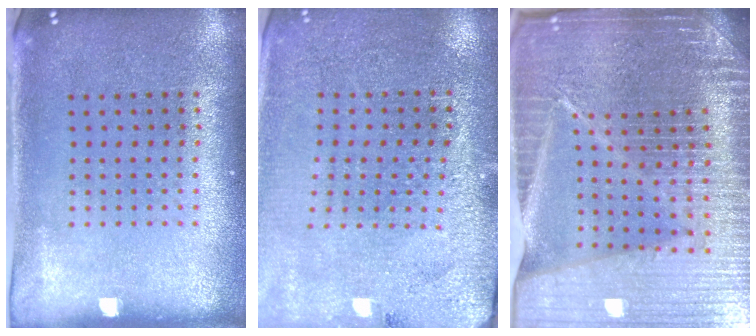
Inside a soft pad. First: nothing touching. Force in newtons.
{"total": 2.8, "press": 2.8, "slide": 0.1}
{"total": 6.8, "press": 5.9, "slide": 3.5}